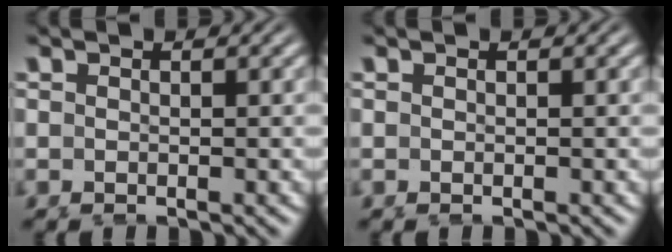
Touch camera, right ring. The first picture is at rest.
{"total": 0.0}